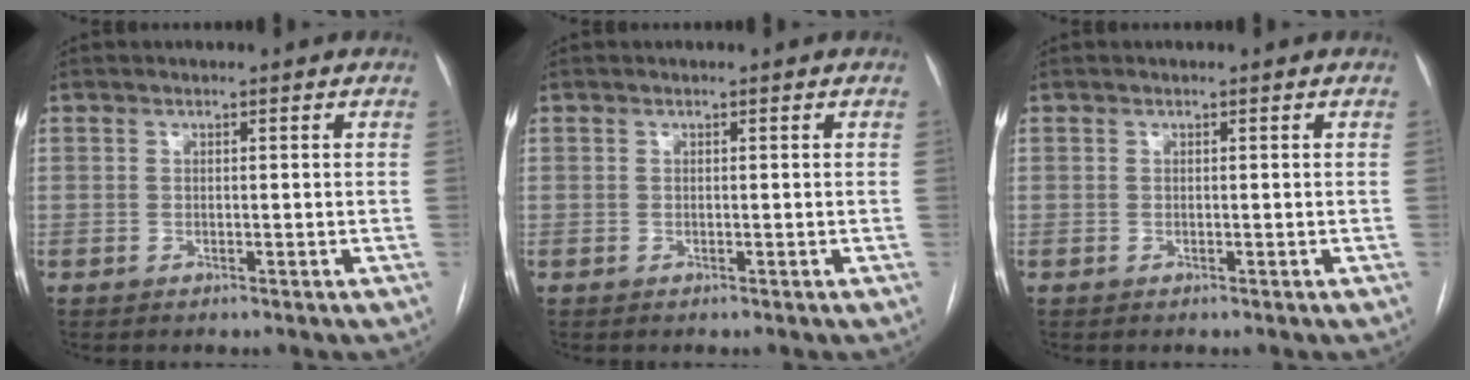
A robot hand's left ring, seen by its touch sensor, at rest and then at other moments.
{"total": 0.0}
{"total": 0.0}